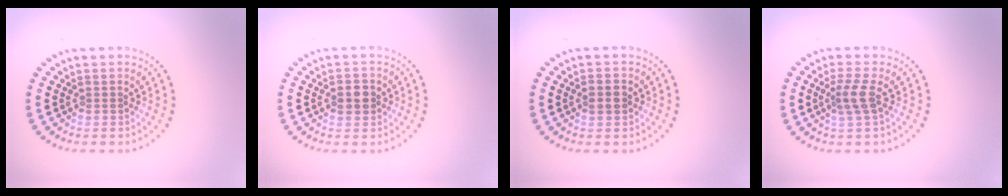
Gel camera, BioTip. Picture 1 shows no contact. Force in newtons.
{"total": 1.9, "press": 1.9, "slide": 0.3}
{"total": 1.2, "press": 1.2, "slide": 0.1}
{"total": 2.3, "press": 1.9, "slide": 1.4}